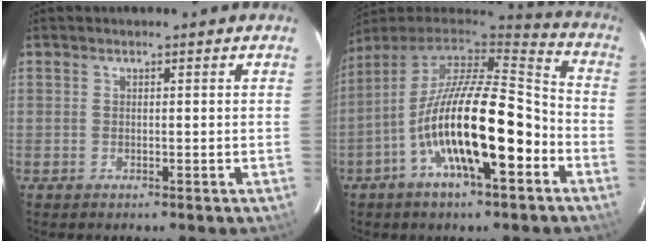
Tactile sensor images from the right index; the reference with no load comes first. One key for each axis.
{"total": 20.6, "fx": -7.8, "fy": 5.7, "fz": 18.2, "tx": -0.310, "ty": -0.017, "tz": -0.142}